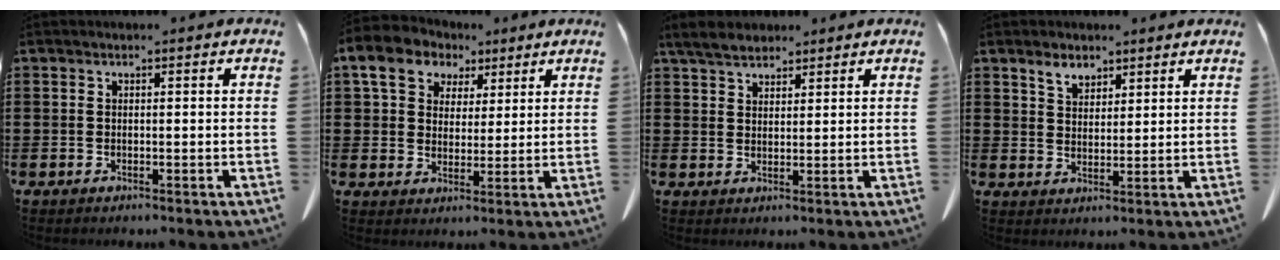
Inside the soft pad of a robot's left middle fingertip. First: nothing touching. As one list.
[{"total": 8.2, "force": [4.5, 6.2, 3.0], "torque": [-0.082, 0.002, 0.083]}, {"total": 3.9, "force": [3.3, 1.6, 1.4], "torque": [-0.038, 0.000, 0.062]}, {"total": 3.7, "force": [2.8, 2.1, 1.3], "torque": [-0.027, 0.006, 0.051]}]